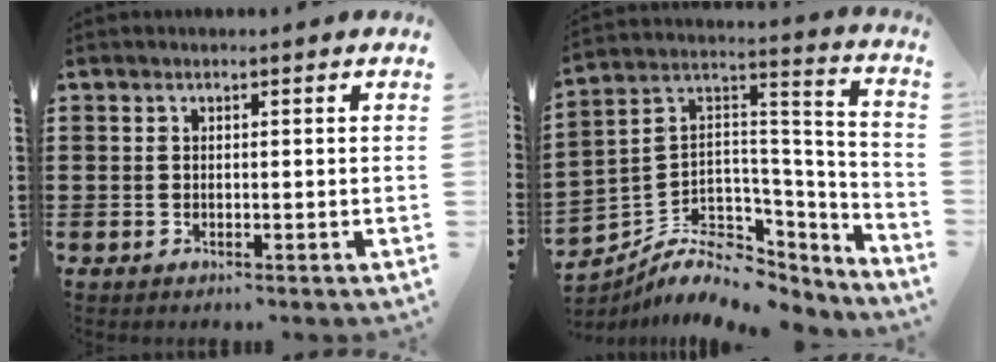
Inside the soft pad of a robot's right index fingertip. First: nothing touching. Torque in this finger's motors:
{"motor_torque": [0.17, -0.26, 0.25, 0.02]}